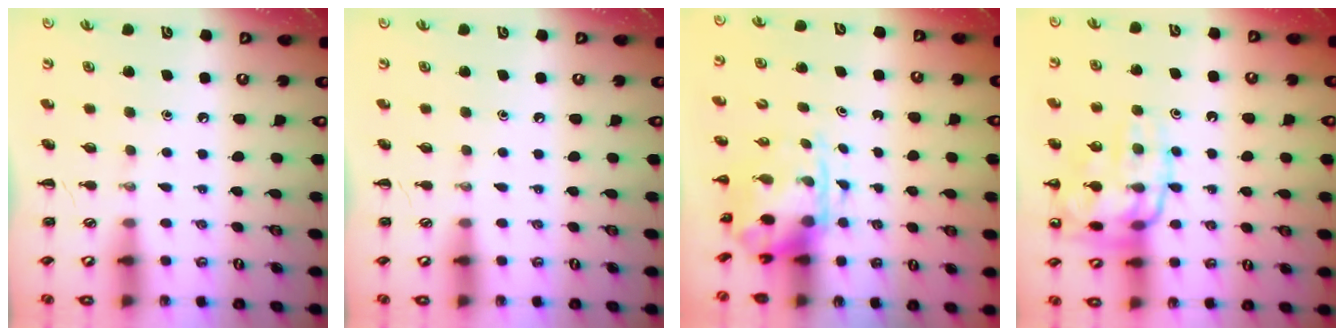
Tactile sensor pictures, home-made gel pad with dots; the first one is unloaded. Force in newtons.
{"total": 0.0}
{"total": 3.7, "press": 3.6, "slide": 0.9}
{"total": 17.4, "press": 17.4, "slide": 1.2}